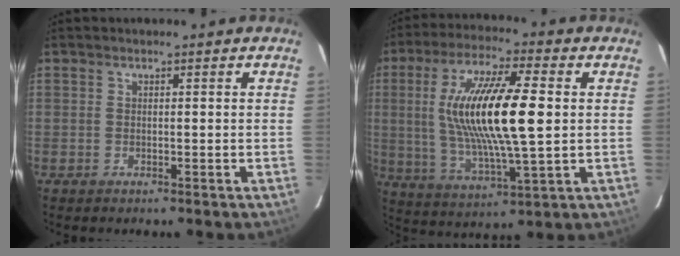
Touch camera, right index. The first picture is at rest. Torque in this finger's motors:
{"motor_torque": [1.46, 0.68, 1.05, 0.21]}